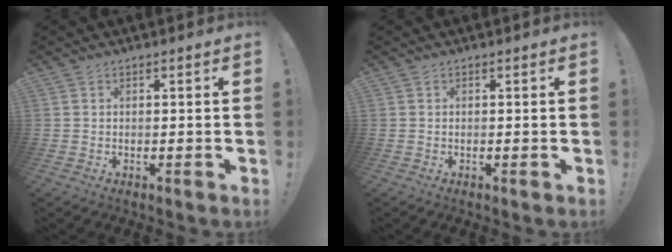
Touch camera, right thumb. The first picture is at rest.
{"total": 0.0}